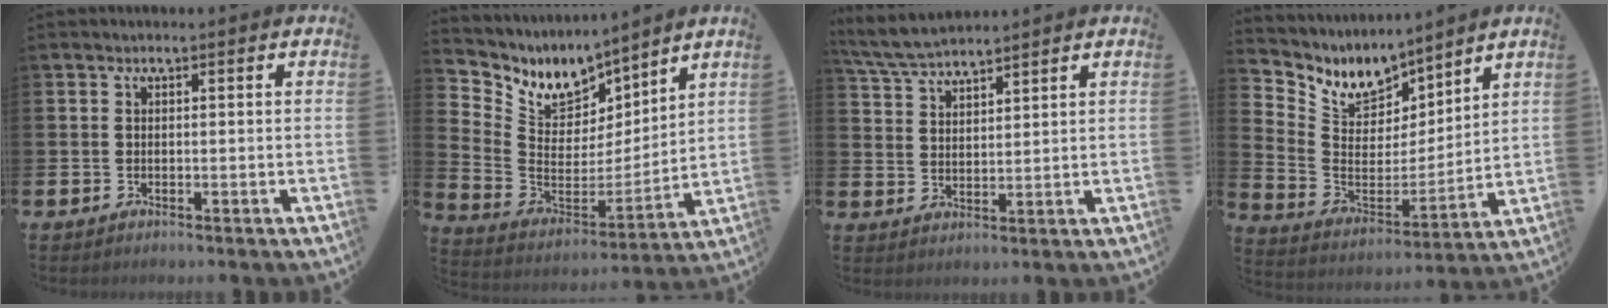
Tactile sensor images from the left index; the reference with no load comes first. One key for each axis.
{"total": 9.1, "fx": 7.7, "fy": 4.6, "fz": 1.5, "tx": -0.077, "ty": -0.058, "tz": 0.140}
{"total": 5.3, "fx": 5.1, "fy": 0.7, "fz": 1.1, "tx": -0.040, "ty": -0.020, "tz": 0.092}
{"total": 8.3, "fx": 7.4, "fy": 3.6, "fz": 0.9, "tx": -0.068, "ty": -0.056, "tz": 0.135}